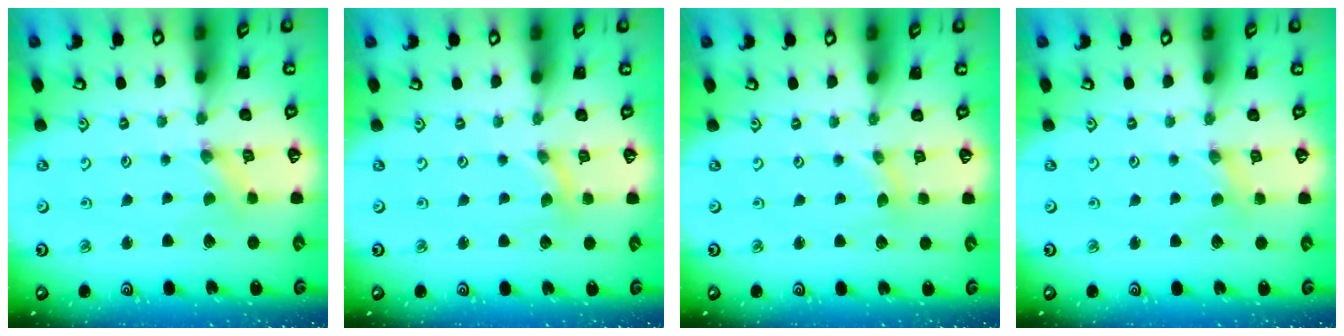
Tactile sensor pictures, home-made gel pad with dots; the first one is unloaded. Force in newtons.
{"total": 0.0}
{"total": 0.7, "press": 0.7, "slide": 0.1}
{"total": 1.8, "press": 1.8, "slide": 0.3}